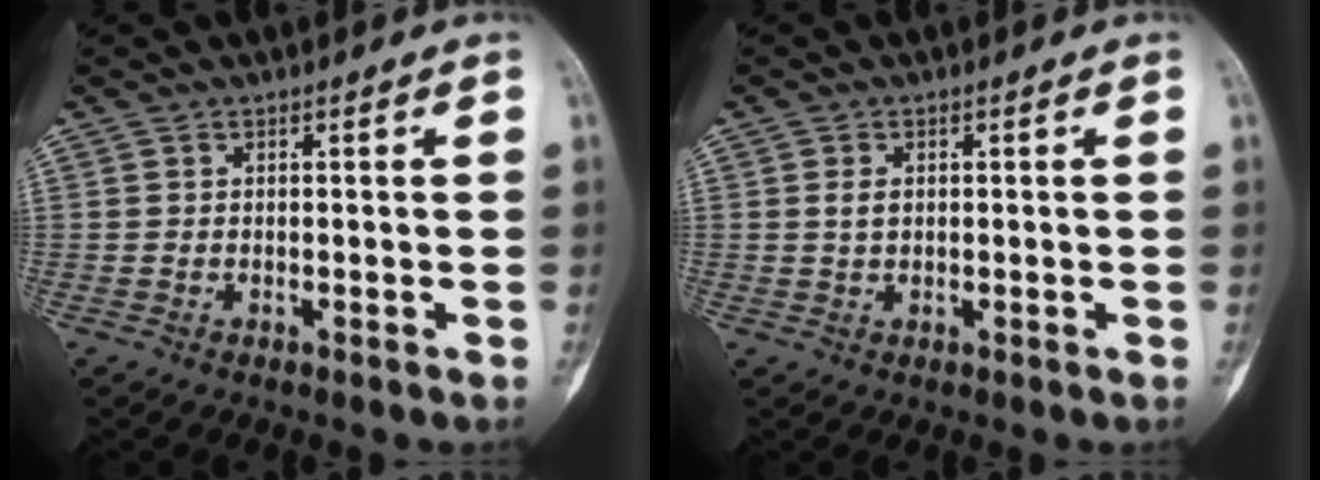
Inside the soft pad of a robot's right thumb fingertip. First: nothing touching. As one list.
[{"total": 1.8, "force": [0.4, 1.2, 1.3], "torque": [-0.023, 0.000, 0.010]}]